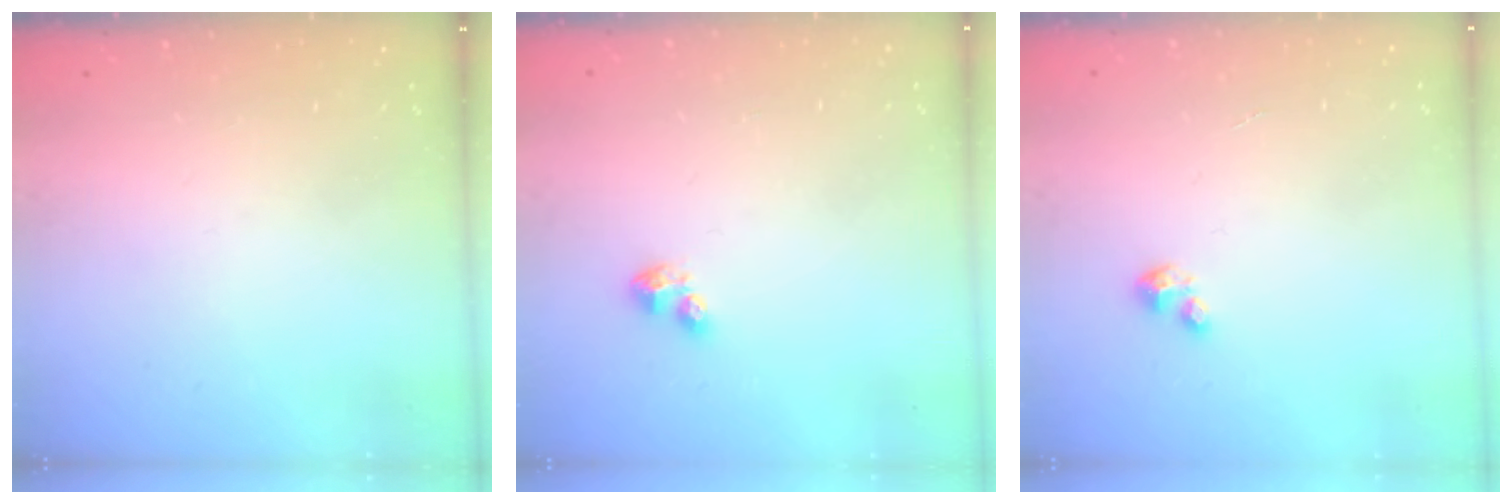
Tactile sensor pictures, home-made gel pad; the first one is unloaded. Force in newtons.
{"total": 3.1, "press": 3.0, "slide": 0.5}
{"total": 2.0, "press": 2.0, "slide": 0.2}